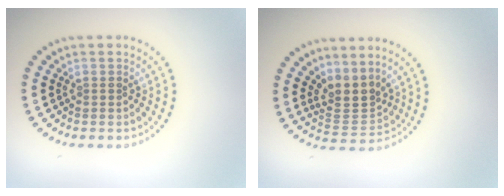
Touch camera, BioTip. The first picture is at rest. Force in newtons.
{"total": 3.1, "press": 2.2, "slide": 2.2}